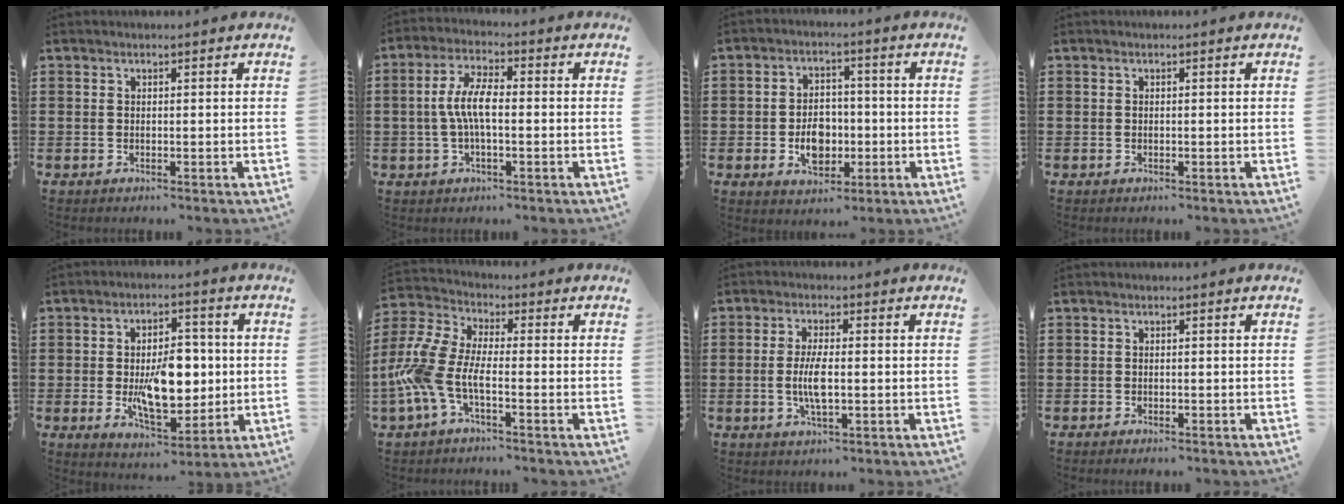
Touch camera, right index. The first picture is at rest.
{"total": 6.3, "force": [-0.5, 2.1, 6.0], "torque": [-0.127, 0.001, -0.016]}
{"total": 6.1, "force": [-1.4, 4.2, 4.2], "torque": [-0.073, -0.001, -0.028]}
{"total": 0.0}
{"total": 10.5, "force": [-0.5, 5.6, 8.9], "torque": [-0.144, -0.005, -0.014]}
{"total": 8.5, "force": [-3.0, 3.8, 7.0], "torque": [-0.200, -0.020, -0.066]}
{"total": 5.2, "force": [-0.7, 1.4, 4.9], "torque": [-0.108, -0.008, -0.019]}
{"total": 0.7, "force": [-0.7, -0.1, 0.1], "torque": [-0.004, -0.004, -0.013]}